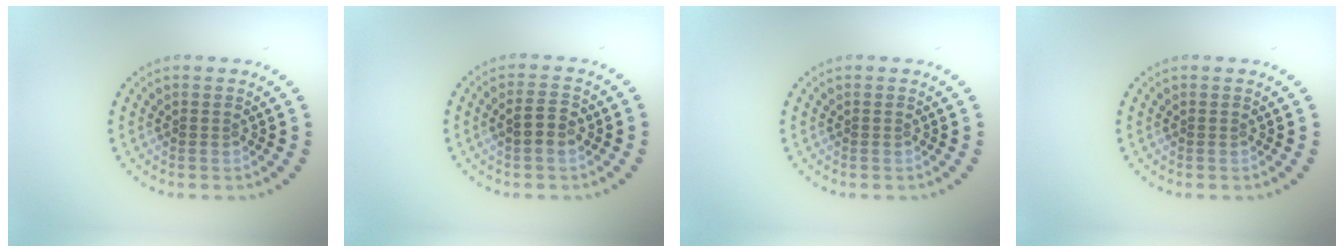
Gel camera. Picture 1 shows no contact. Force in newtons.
{"total": 2.3, "press": 2.2, "slide": 0.3}
{"total": 0.0}
{"total": 0.0}